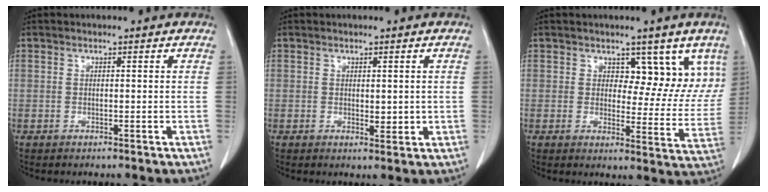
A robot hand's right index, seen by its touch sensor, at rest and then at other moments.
{"total": 2.0, "force": [0.2, 1.1, 1.6], "torque": [-0.019, -0.005, 0.007]}
{"total": 8.6, "force": [5.4, 4.7, 4.8], "torque": [-0.034, -0.012, 0.067]}